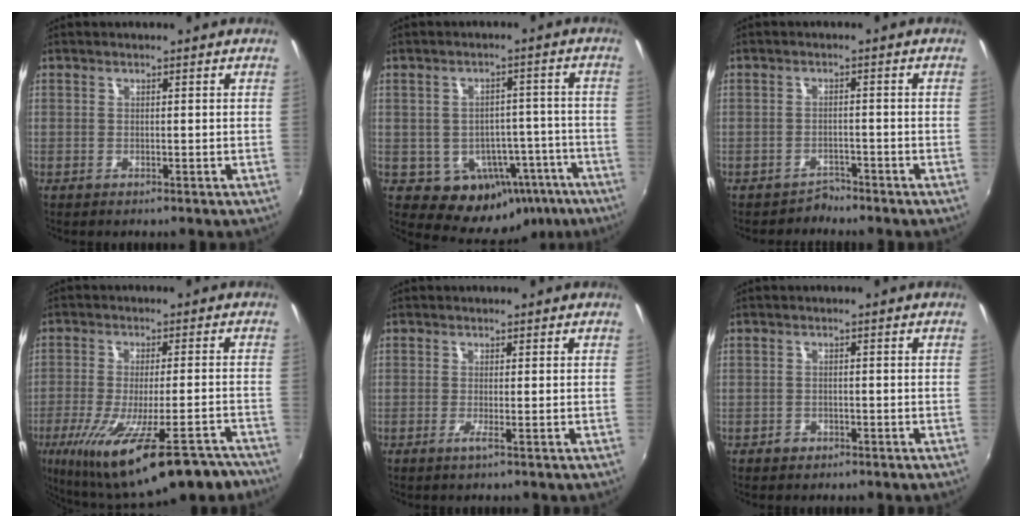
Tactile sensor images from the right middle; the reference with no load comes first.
{"total": 13.0, "force": [-6.6, 10.0, 5.0], "torque": [-0.086, 0.027, -0.050]}
{"total": 2.2, "force": [-2.0, 0.8, -0.4], "torque": [0.005, 0.002, -0.034]}
{"total": 21.4, "force": [-14.6, 5.1, 14.8], "torque": [-0.266, -0.071, -0.209]}
{"total": 1.0, "force": [-0.3, -0.4, 0.8], "torque": [-0.017, -0.006, -0.008]}
{"total": 1.5, "force": [-0.9, 1.1, 0.2], "torque": [-0.007, 0.000, -0.013]}